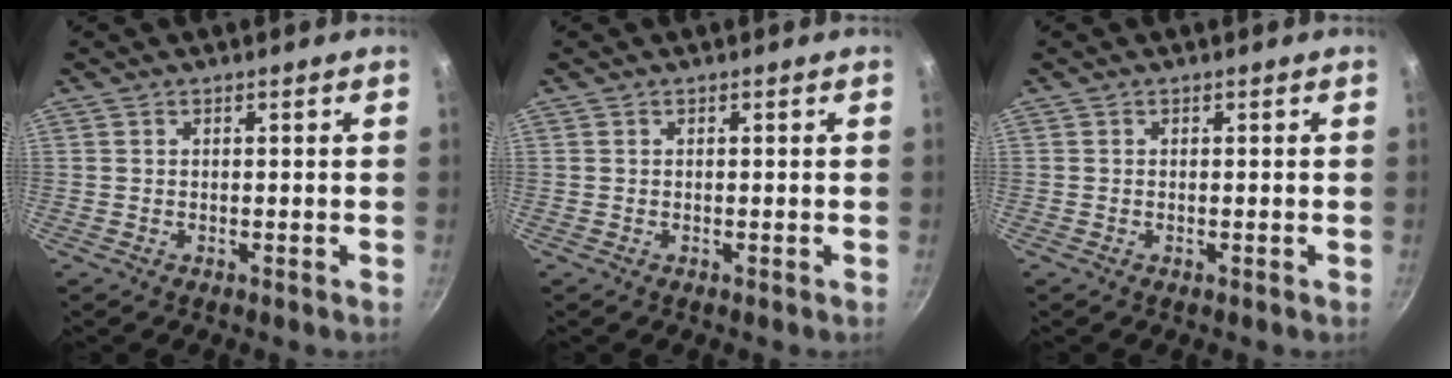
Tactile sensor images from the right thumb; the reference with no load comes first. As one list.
[{"total": 0.0}, {"total": 0.0}]